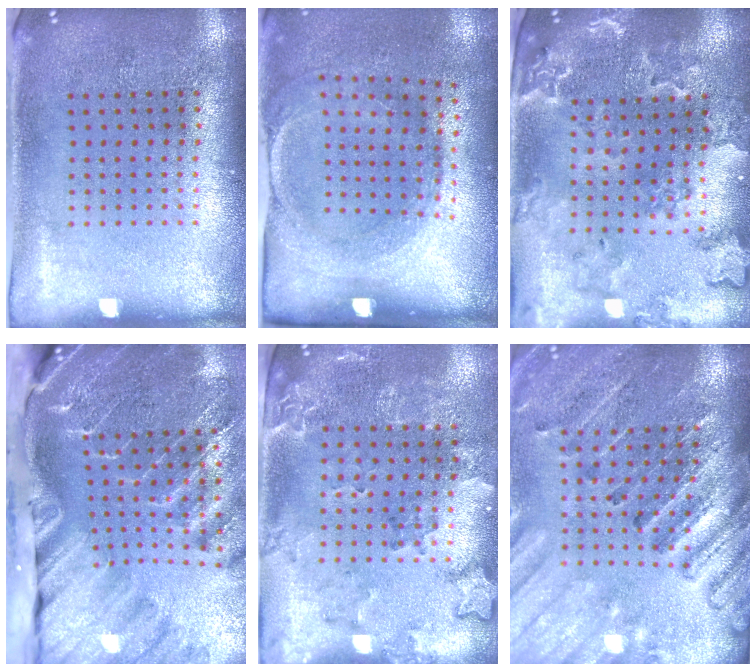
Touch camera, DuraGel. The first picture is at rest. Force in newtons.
{"total": 1.7, "press": 1.2, "slide": 1.1}
{"total": 1.8, "press": 1.8, "slide": 0.3}
{"total": 4.3, "press": 3.2, "slide": 2.8}
{"total": 1.9, "press": 1.7, "slide": 1.0}
{"total": 2.7, "press": 2.6, "slide": 0.2}